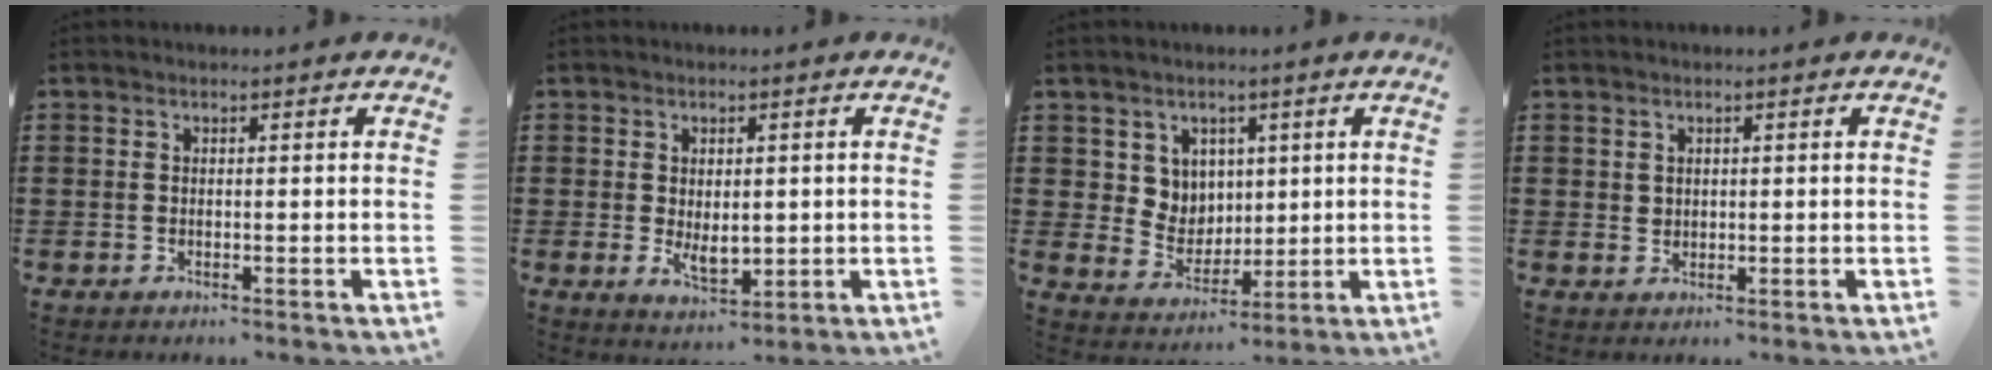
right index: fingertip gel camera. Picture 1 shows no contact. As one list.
[{"total": 3.9, "force": [0.0, 2.4, 3.2], "torque": [-0.053, -0.001, 0.000]}, {"total": 5.6, "force": [2.7, 4.9, 0.6], "torque": [-0.033, 0.001, 0.048]}, {"total": 1.3, "force": [0.9, 0.9, 0.3], "torque": [-0.007, 0.004, 0.017]}]